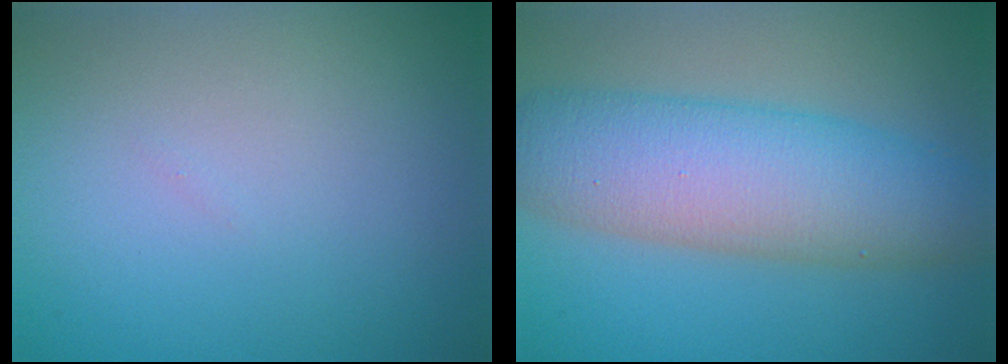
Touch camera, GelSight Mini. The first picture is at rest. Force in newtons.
{"total": 9.1, "press": 9.1, "slide": 0.1}